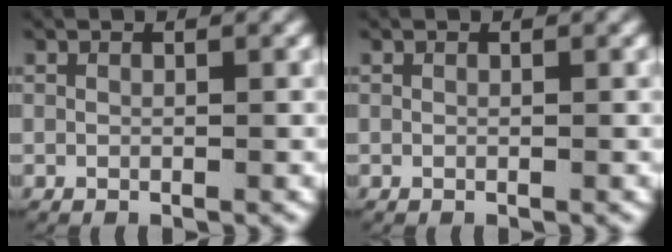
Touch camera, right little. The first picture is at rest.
{"total": 0.0}